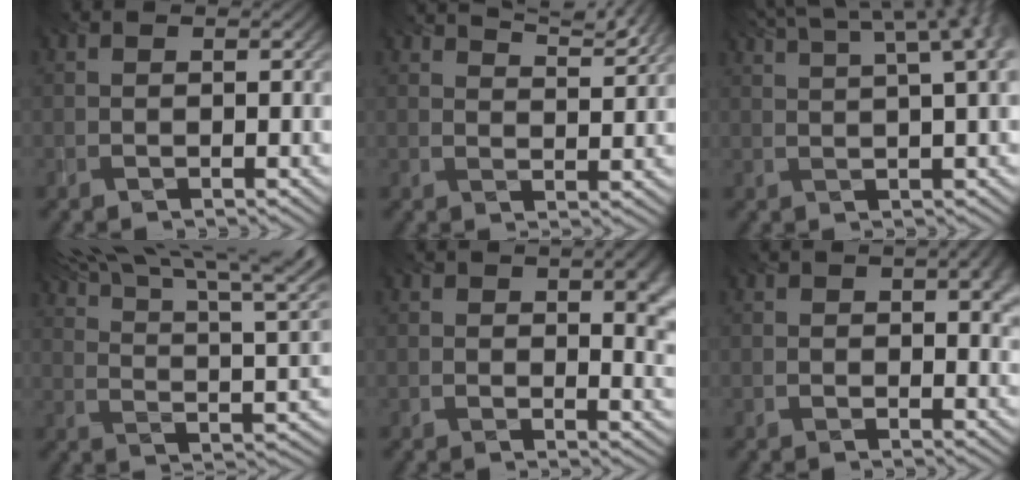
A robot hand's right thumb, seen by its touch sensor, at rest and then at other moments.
{"total": 5.9, "force": [5.1, 0.8, 2.8], "torque": [-0.056, 0.004, 0.084]}
{"total": 12.1, "force": [7.6, 3.1, 8.9], "torque": [-0.138, 0.040, 0.087]}
{"total": 18.6, "force": [13.8, 4.6, 11.6], "torque": [-0.176, 0.023, 0.183]}
{"total": 6.9, "force": [1.9, 4.1, 5.2], "torque": [-0.070, -0.022, 0.042]}
{"total": 4.3, "force": [1.4, 2.7, 3.1], "torque": [-0.043, -0.012, 0.026]}